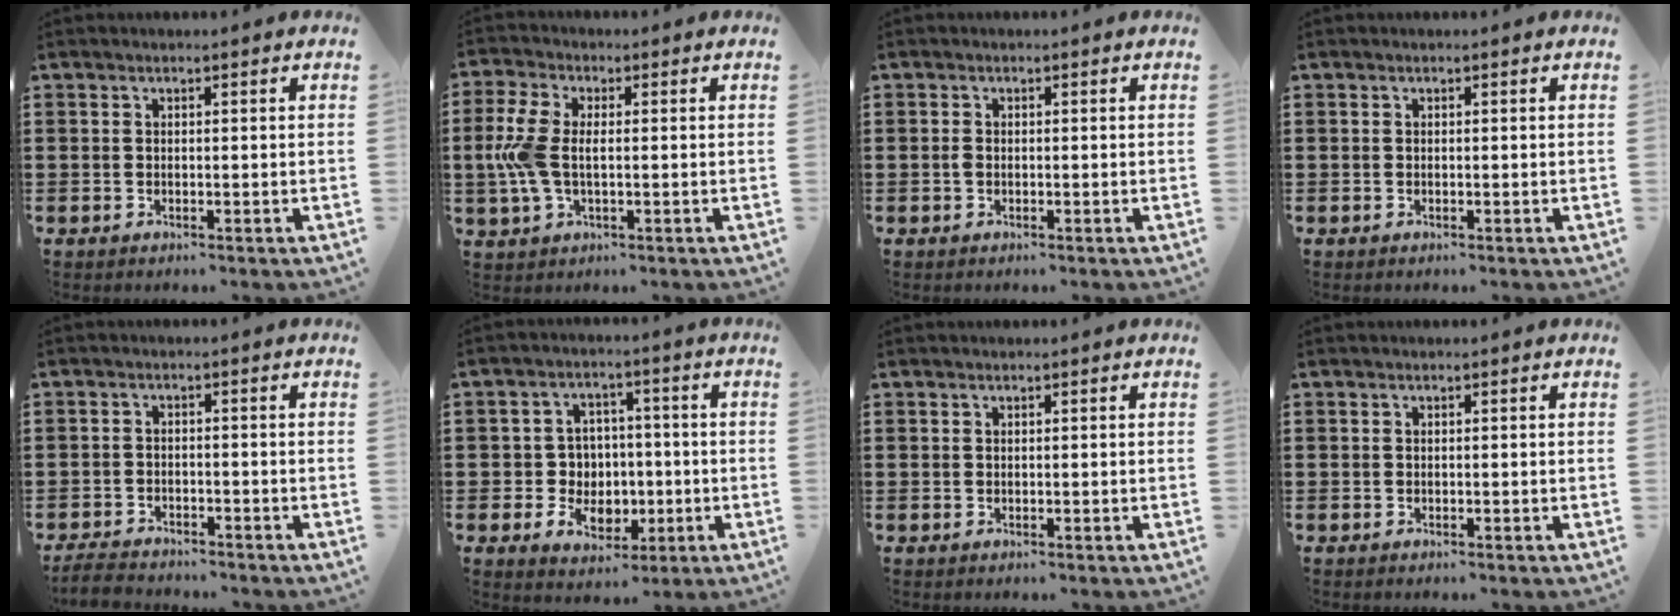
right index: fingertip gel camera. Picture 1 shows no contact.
{"total": 7.1, "force": [-0.1, 3.7, 6.0], "torque": [-0.155, -0.004, -0.012]}
{"total": 0.9, "force": [-0.3, 0.5, 0.7], "torque": [-0.024, -0.002, -0.008]}
{"total": 0.0}
{"total": 3.2, "force": [-3.2, 0.5, 0.4], "torque": [-0.023, -0.002, -0.071]}
{"total": 6.0, "force": [-0.5, 5.7, 1.6], "torque": [-0.037, 0.006, -0.008]}
{"total": 0.0}
{"total": 0.0}